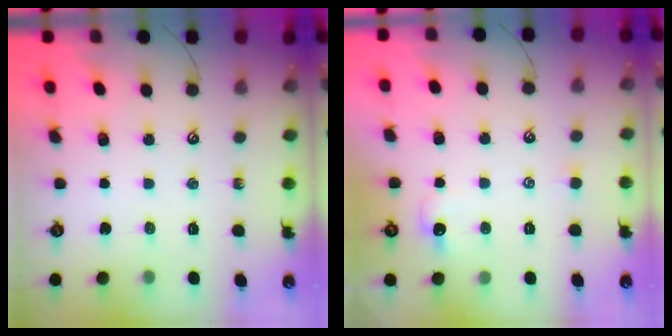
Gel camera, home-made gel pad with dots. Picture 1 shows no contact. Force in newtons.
{"total": 1.0, "press": 0.9, "slide": 0.6}